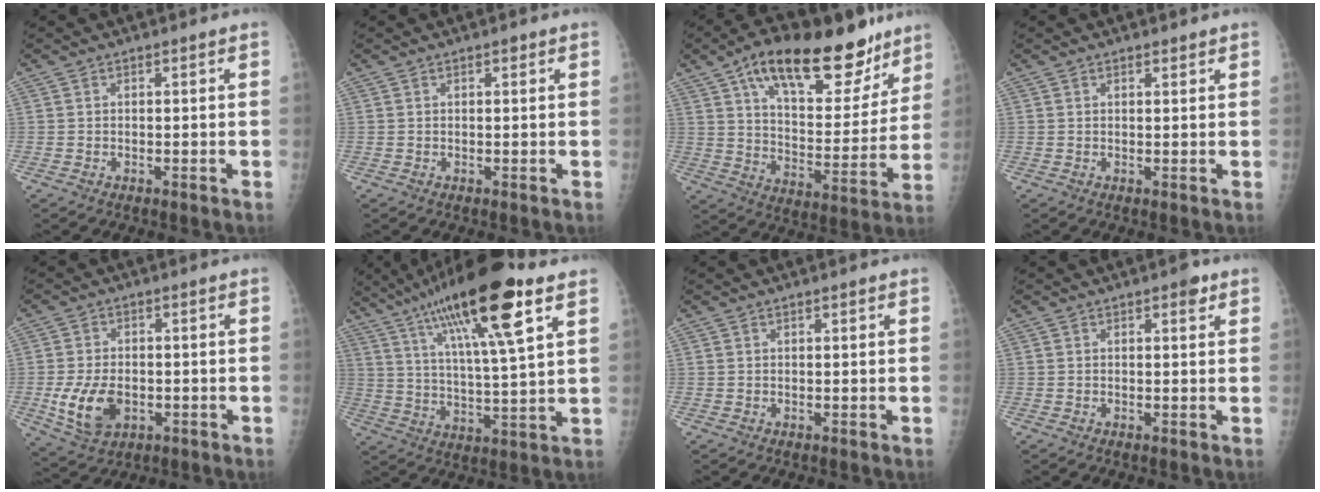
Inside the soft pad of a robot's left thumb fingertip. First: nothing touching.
{"total": 0.8, "force": [0.5, 0.4, 0.5], "torque": [-0.007, -0.001, 0.007]}
{"total": 25.8, "force": [16.4, 10.9, 16.6], "torque": [-0.212, -0.041, 0.256]}
{"total": 1.1, "force": [0.9, 0.5, 0.4], "torque": [-0.003, -0.006, 0.013]}
{"total": 9.3, "force": [-1.9, 6.1, 6.8], "torque": [-0.124, -0.003, -0.023]}
{"total": 21.1, "force": [11.7, 3.6, 17.2], "torque": [-0.294, -0.026, 0.202]}
{"total": 0.7, "force": [0.5, 0.3, 0.5], "torque": [-0.008, -0.002, 0.008]}
{"total": 2.1, "force": [1.2, 0.9, 1.5], "torque": [-0.013, -0.003, 0.013]}